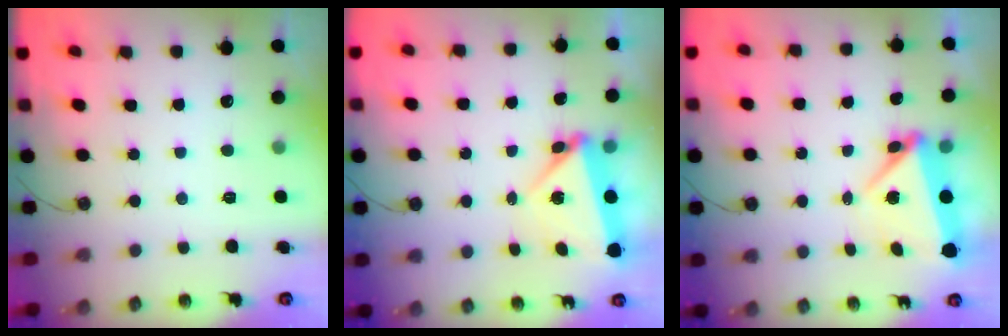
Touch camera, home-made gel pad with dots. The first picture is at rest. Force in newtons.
{"total": 6.9, "press": 4.8, "slide": 4.9}
{"total": 11.4, "press": 5.1, "slide": 10.2}